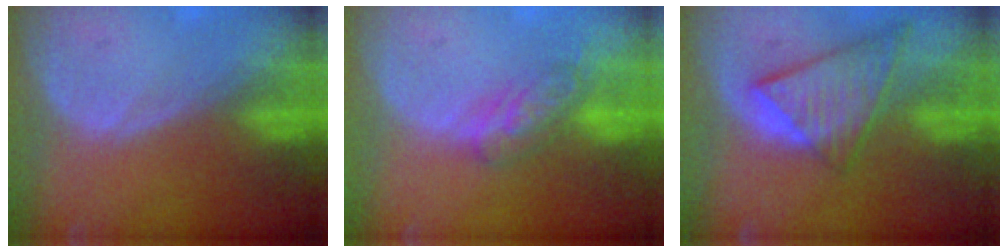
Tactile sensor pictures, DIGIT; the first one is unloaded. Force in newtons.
{"total": 5.2, "press": 5.1, "slide": 1.3}
{"total": 9.0, "press": 7.9, "slide": 4.4}